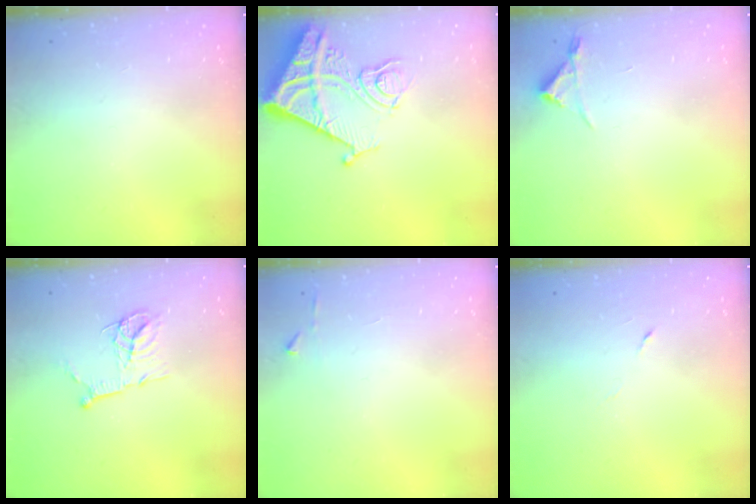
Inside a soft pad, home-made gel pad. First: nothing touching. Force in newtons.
{"total": 13.8, "press": 13.8, "slide": 1.4}
{"total": 3.0, "press": 2.9, "slide": 0.5}
{"total": 13.9, "press": 13.9, "slide": 1.2}
{"total": 3.2, "press": 3.2, "slide": 0.4}
{"total": 2.9, "press": 2.7, "slide": 1.0}